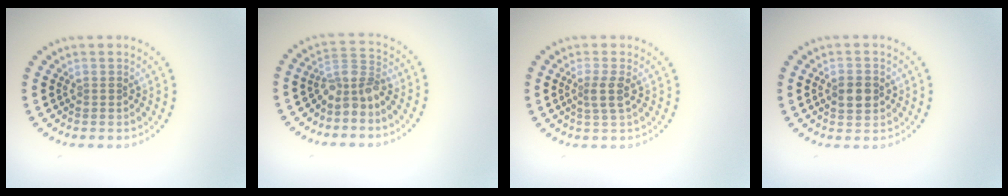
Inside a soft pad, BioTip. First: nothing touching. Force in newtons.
{"total": 2.7, "press": 2.0, "slide": 1.8}
{"total": 1.7, "press": 1.4, "slide": 1.0}
{"total": 2.8, "press": 2.8, "slide": 0.1}